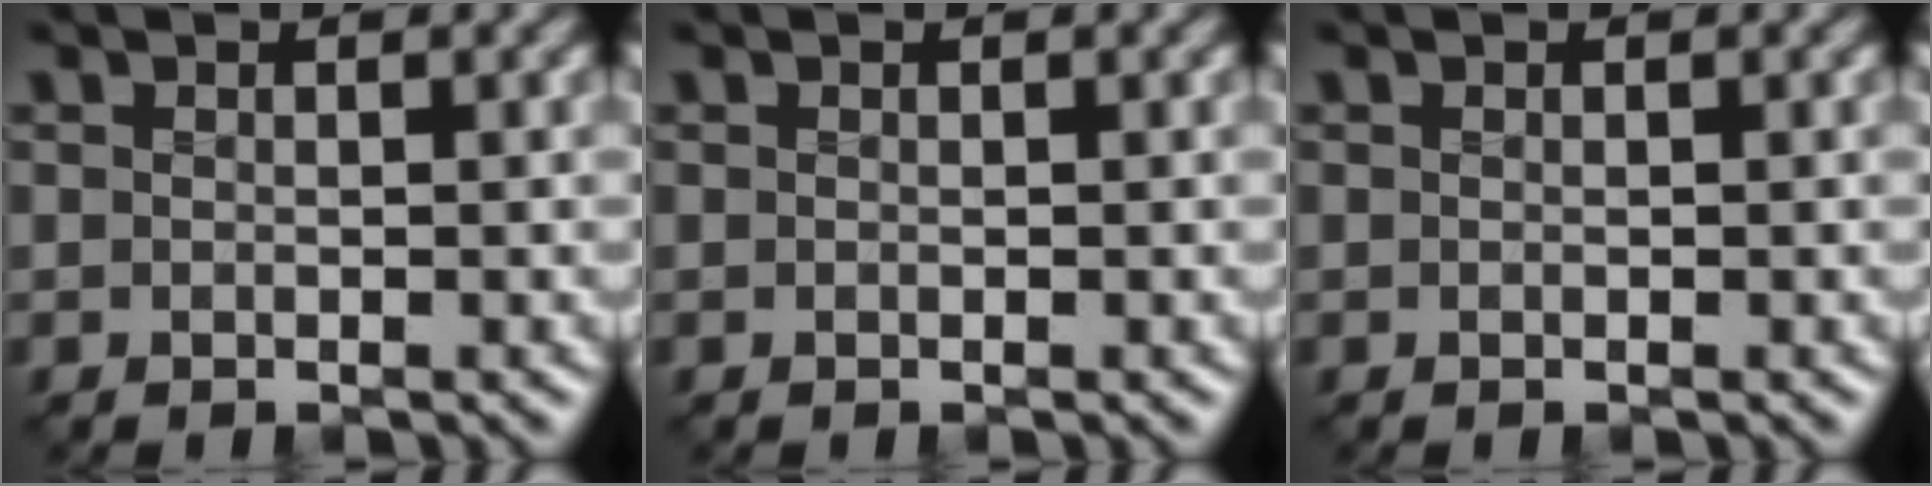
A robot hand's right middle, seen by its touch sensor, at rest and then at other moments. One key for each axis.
{"total": 0.0}
{"total": 0.0}